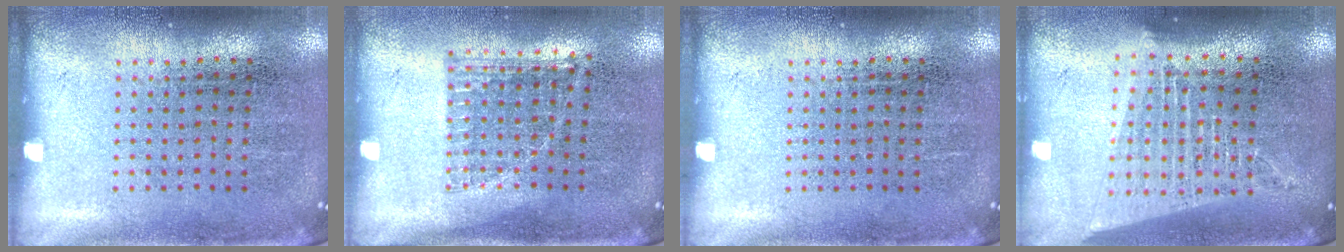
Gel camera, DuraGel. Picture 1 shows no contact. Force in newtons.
{"total": 0.9, "press": 0.8, "slide": 0.2}
{"total": 0.0}
{"total": 1.8, "press": 1.5, "slide": 0.9}